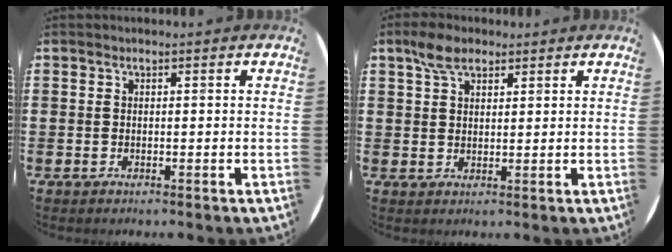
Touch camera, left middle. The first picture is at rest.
{"total": 4.2, "force": [3.0, 2.1, 2.1], "torque": [-0.039, 0.004, 0.053]}